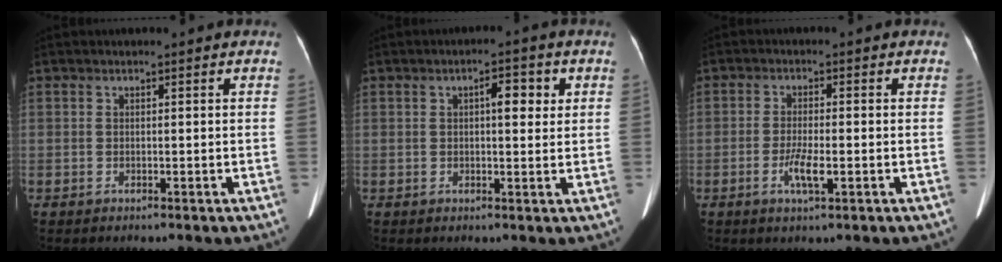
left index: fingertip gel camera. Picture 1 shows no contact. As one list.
[{"total": 3.8, "force": [1.1, 1.4, 3.3], "torque": [-0.049, 0.011, 0.015]}, {"total": 3.7, "force": [-1.3, 0.6, 3.4], "torque": [-0.070, -0.003, -0.025]}]